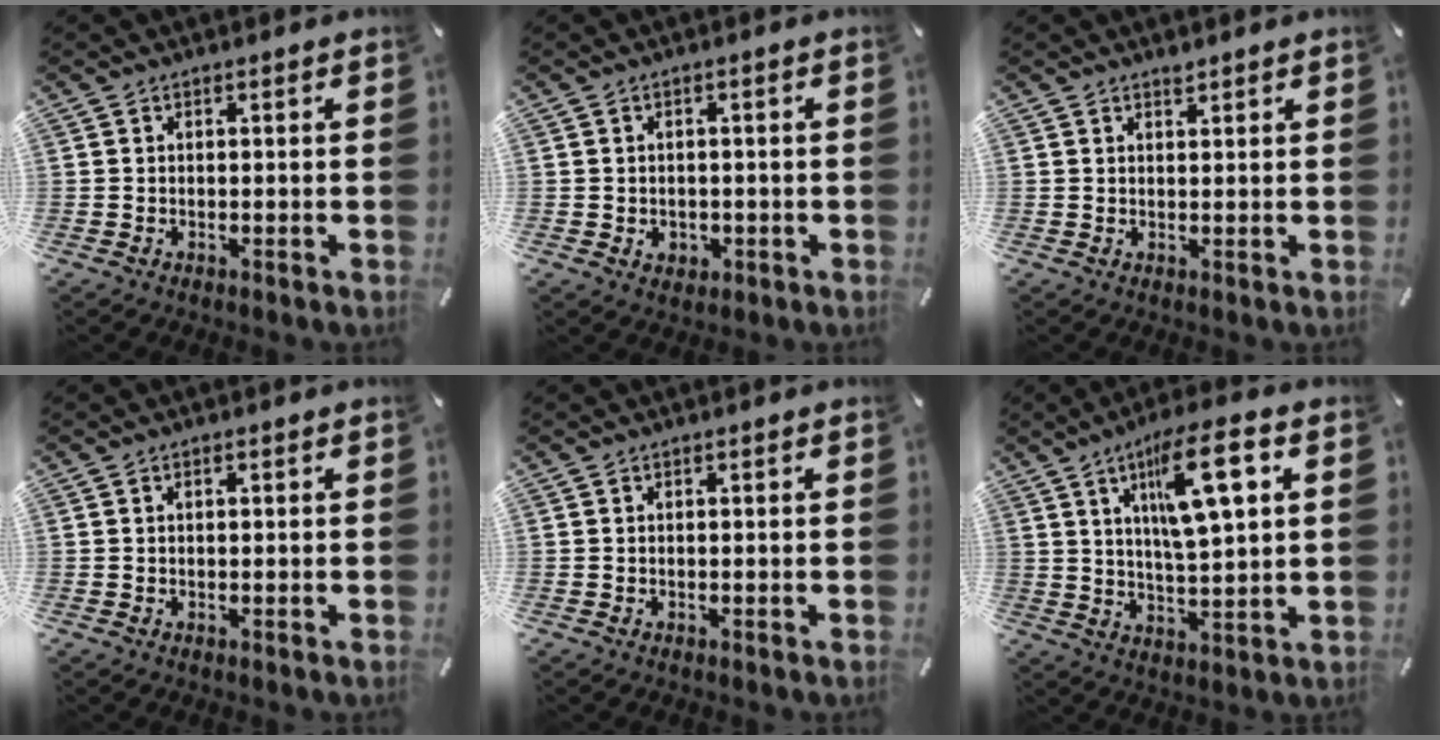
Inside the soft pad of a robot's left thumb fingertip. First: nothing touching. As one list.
[{"total": 2.5, "force": [-0.5, 2.2, 1.1], "torque": [-0.012, 0.001, -0.012]}, {"total": 1.2, "force": [1.1, 0.5, 0.3], "torque": [-0.006, -0.001, 0.021]}, {"total": 0.8, "force": [0.2, 0.4, 0.7], "torque": [-0.013, 0.004, 0.002]}, {"total": 0.0}, {"total": 14.1, "force": [5.9, 3.9, 12.2], "torque": [-0.190, -0.017, 0.092]}]